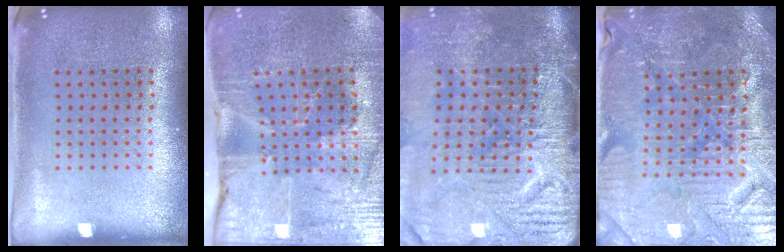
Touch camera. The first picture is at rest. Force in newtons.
{"total": 3.4, "press": 3.3, "slide": 0.4}
{"total": 4.8, "press": 3.9, "slide": 2.7}
{"total": 3.6, "press": 3.5, "slide": 0.5}